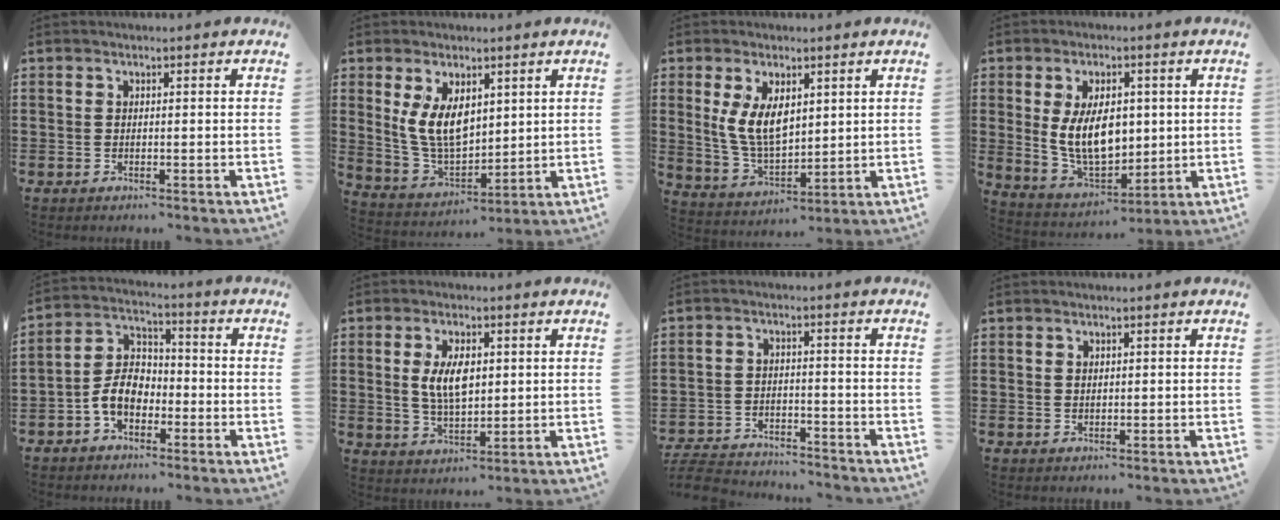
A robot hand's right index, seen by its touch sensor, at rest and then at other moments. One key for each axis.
{"total": 8.4, "fx": 3.2, "fy": 5.1, "fz": 5.9, "tx": -0.147, "ty": -0.005, "tz": 0.058}
{"total": 7.9, "fx": 2.4, "fy": 4.4, "fz": 6.1, "tx": -0.140, "ty": 0.005, "tz": 0.043}
{"total": 10.0, "fx": 1.5, "fy": 6.0, "fz": 7.8, "tx": -0.151, "ty": 0.001, "tz": 0.022}
{"total": 6.3, "fx": -2.5, "fy": 4.3, "fz": 3.9, "tx": -0.099, "ty": 0.009, "tz": -0.055}
{"total": 6.5, "fx": 1.2, "fy": 3.1, "fz": 5.6, "tx": -0.114, "ty": 0.002, "tz": 0.017}
{"total": 5.0, "fx": -4.9, "fy": 0.6, "fz": 0.6, "tx": -0.029, "ty": -0.002, "tz": -0.104}
{"total": 0.9, "fx": 0.7, "fy": 0.6, "fz": 0.2, "tx": -0.004, "ty": 0.002, "tz": 0.015}